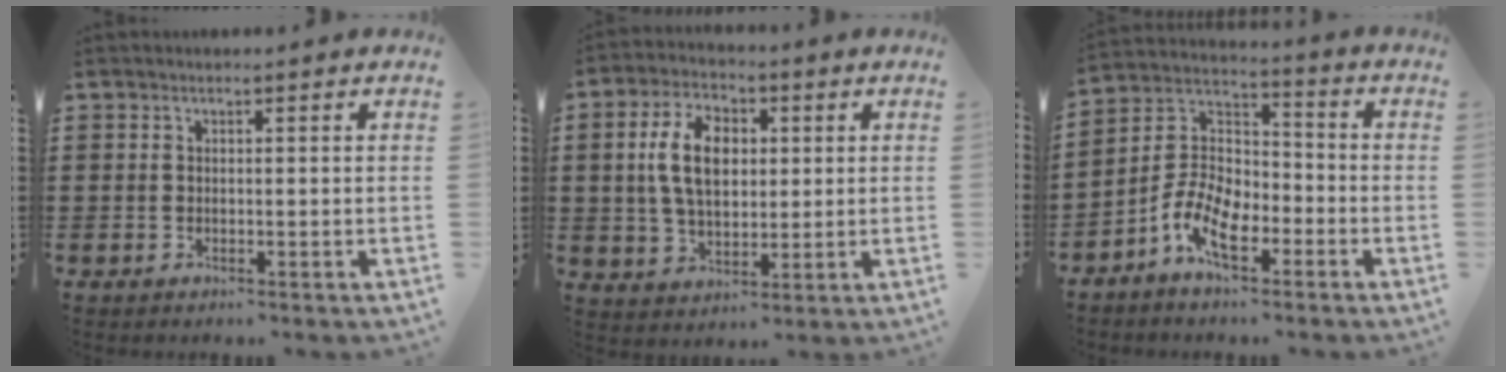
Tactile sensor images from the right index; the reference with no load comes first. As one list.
[{"total": 9.3, "force": [1.2, 5.6, 7.3], "torque": [-0.163, 0.010, 0.013]}, {"total": 8.9, "force": [-4.8, 4.5, 6.0], "torque": [-0.153, -0.012, -0.098]}]